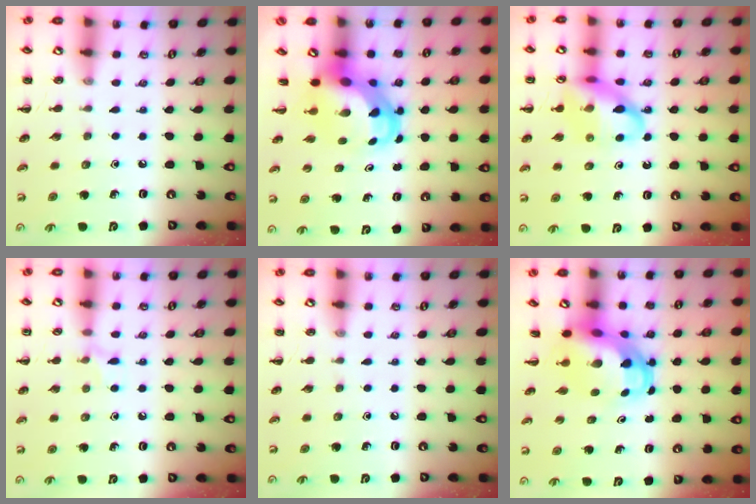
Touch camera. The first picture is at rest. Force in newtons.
{"total": 5.7, "press": 5.5, "slide": 1.5}
{"total": 14.7, "press": 14.4, "slide": 2.8}
{"total": 5.5, "press": 5.2, "slide": 2.0}
{"total": 0.0}
{"total": 5.9, "press": 5.7, "slide": 1.5}